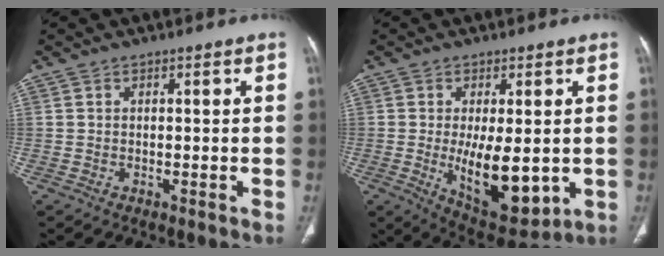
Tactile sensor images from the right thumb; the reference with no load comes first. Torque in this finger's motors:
{"motor_torque": [1.27, 2.73, 0.64, -0.51, 0.47]}